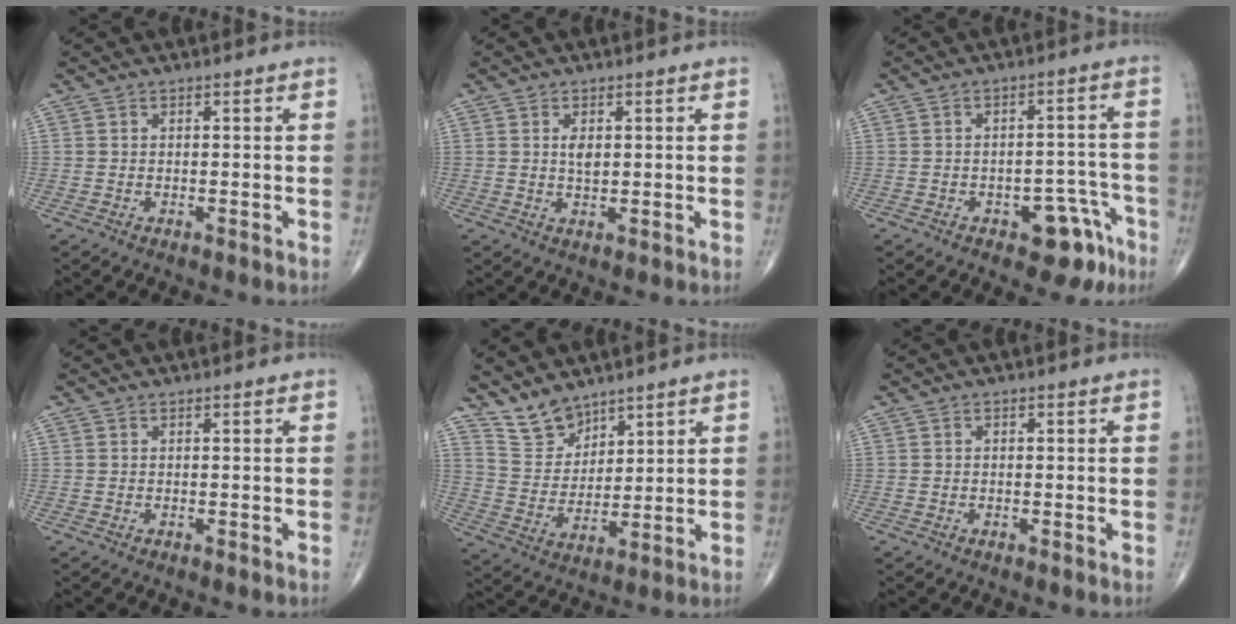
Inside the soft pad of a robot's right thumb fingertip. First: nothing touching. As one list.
[{"total": 2.4, "force": [0.6, 1.2, 2.0], "torque": [-0.029, -0.009, 0.010]}, {"total": 8.3, "force": [-4.6, 4.3, 5.3], "torque": [-0.033, 0.041, -0.055]}, {"total": 0.0}, {"total": 7.7, "force": [6.4, 3.7, 1.8], "torque": [-0.016, -0.049, 0.140]}, {"total": 0.0}]